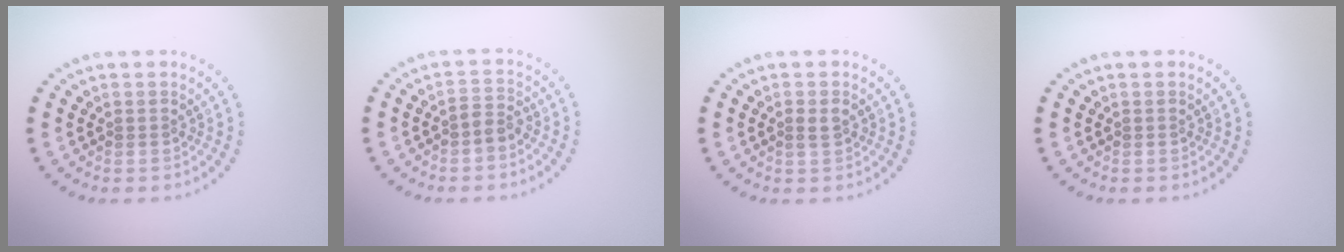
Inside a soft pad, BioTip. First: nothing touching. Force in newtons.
{"total": 1.6, "press": 1.4, "slide": 0.8}
{"total": 1.2, "press": 1.2, "slide": 0.2}
{"total": 0.0}